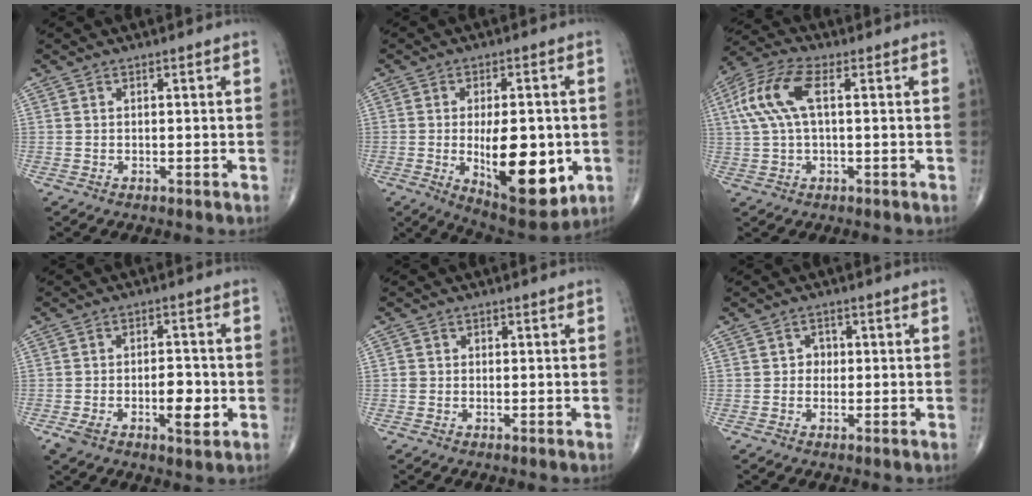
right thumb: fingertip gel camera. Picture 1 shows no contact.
{"total": 17.0, "force": [-2.9, 7.6, 15.0], "torque": [-0.194, -0.014, -0.023]}
{"total": 10.4, "force": [2.0, 4.6, 9.1], "torque": [-0.218, 0.031, 0.036]}
{"total": 7.9, "force": [-2.1, 3.7, 6.6], "torque": [-0.102, 0.018, -0.027]}
{"total": 1.4, "force": [-0.2, 1.3, 0.3], "torque": [0.003, 0.005, -0.004]}
{"total": 2.1, "force": [0.0, 1.9, 0.9], "torque": [0.002, 0.006, -0.005]}